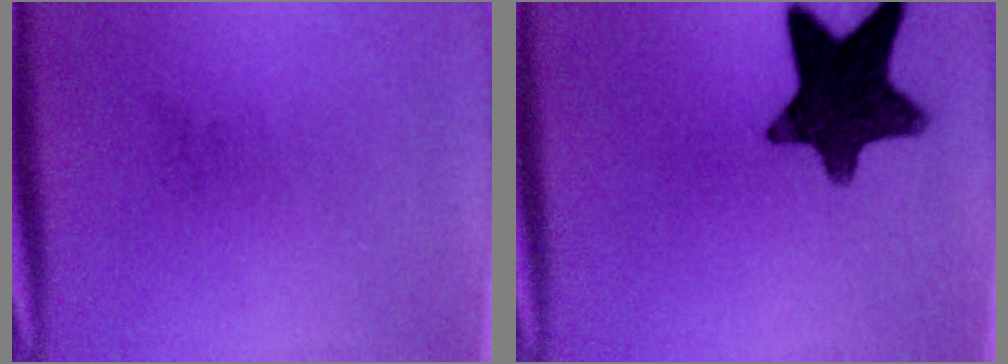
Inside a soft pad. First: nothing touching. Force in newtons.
{"total": 13.3}